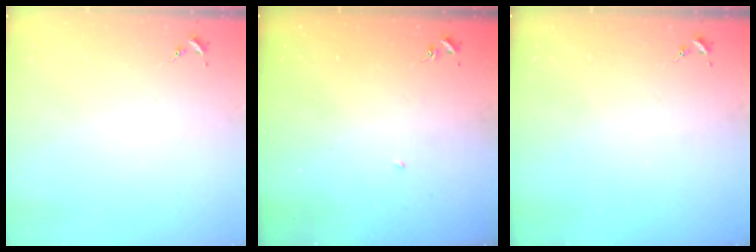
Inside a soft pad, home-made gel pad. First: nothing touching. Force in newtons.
{"total": 2.3, "press": 2.3, "slide": 0.1}
{"total": 0.0}